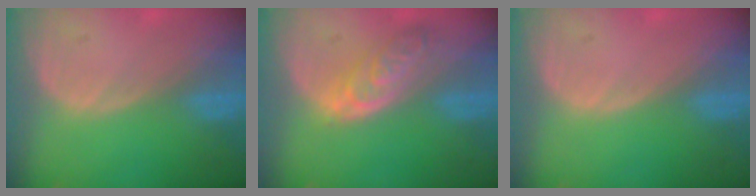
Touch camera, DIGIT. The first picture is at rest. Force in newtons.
{"total": 6.0, "press": 5.4, "slide": 2.7}
{"total": 0.0}